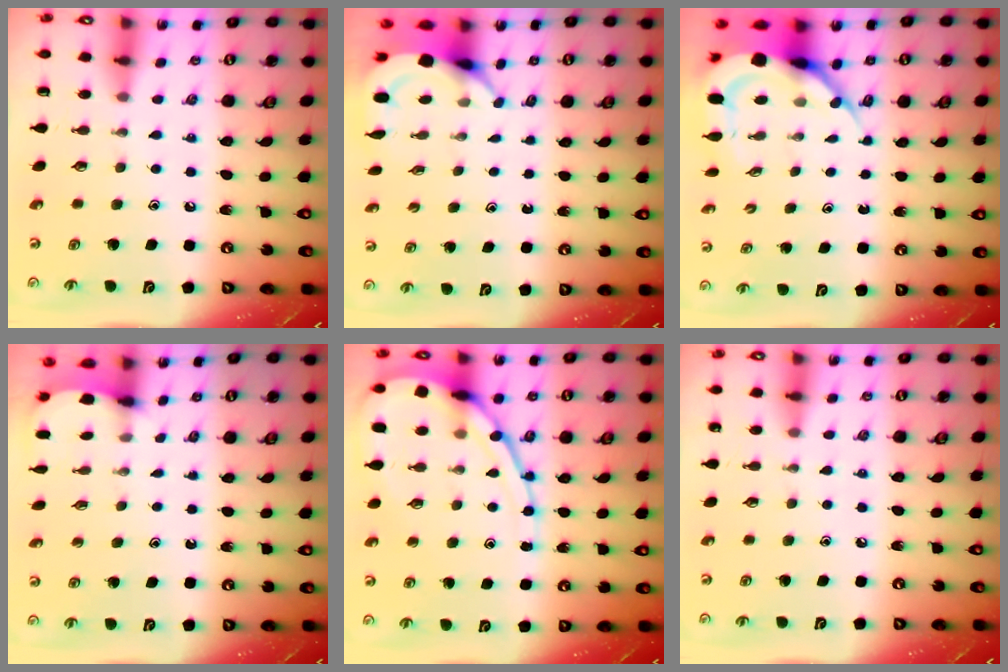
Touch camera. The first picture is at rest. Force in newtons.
{"total": 3.9, "press": 3.9, "slide": 0.1}
{"total": 9.7, "press": 9.6, "slide": 1.2}
{"total": 2.6, "press": 2.6, "slide": 0.3}
{"total": 15.0, "press": 14.9, "slide": 1.2}
{"total": 4.2, "press": 4.1, "slide": 0.5}